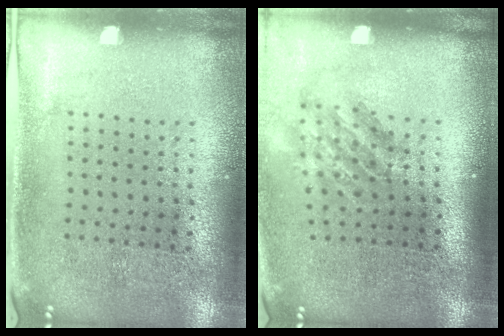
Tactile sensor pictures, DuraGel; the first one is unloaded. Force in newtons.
{"total": 1.8, "press": 1.2, "slide": 1.3}